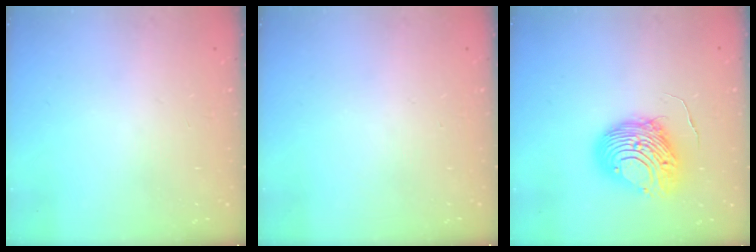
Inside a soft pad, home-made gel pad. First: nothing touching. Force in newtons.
{"total": 0.0}
{"total": 10.6, "press": 10.5, "slide": 1.4}